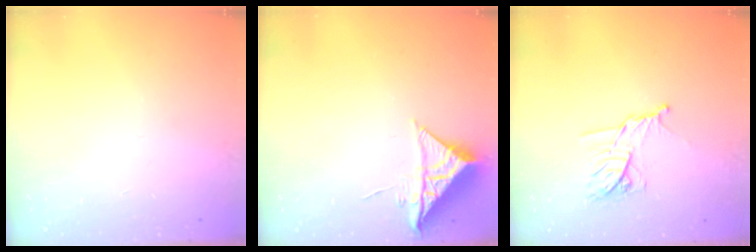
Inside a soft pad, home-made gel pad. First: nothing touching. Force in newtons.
{"total": 8.6, "press": 8.6, "slide": 0.2}
{"total": 10.3, "press": 10.3, "slide": 0.3}